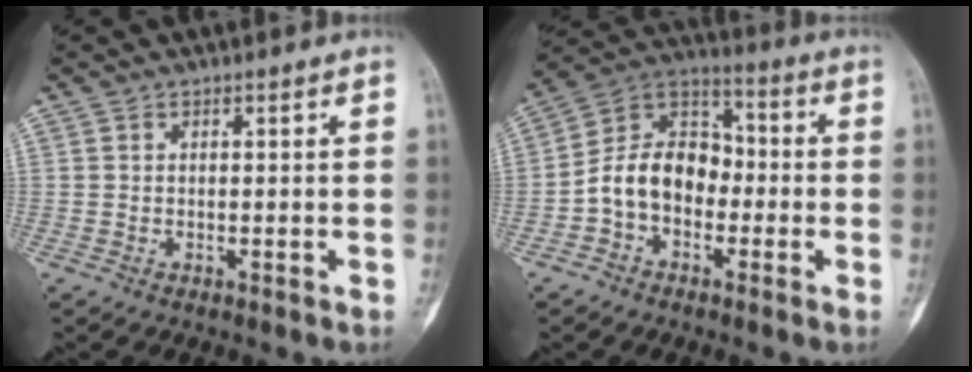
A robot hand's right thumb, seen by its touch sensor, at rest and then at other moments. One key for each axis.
{"total": 12.2, "fx": -2.7, "fy": 9.1, "fz": 7.7, "tx": -0.108, "ty": 0.048, "tz": -0.063}